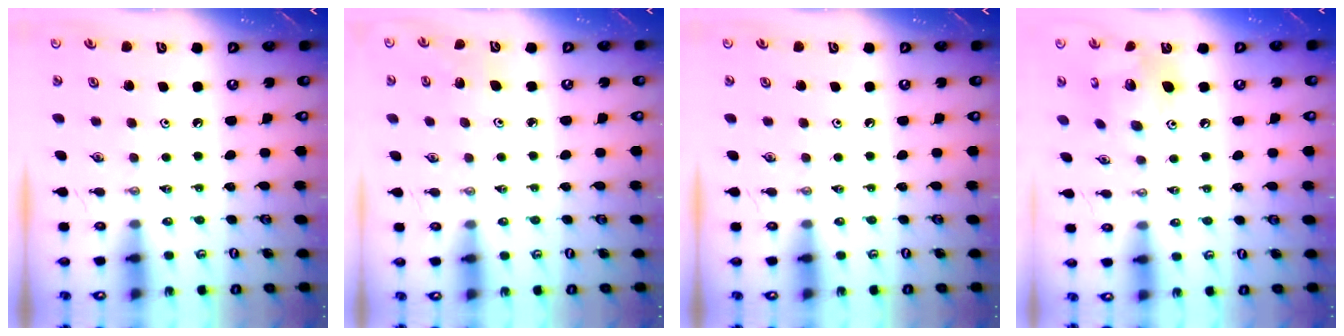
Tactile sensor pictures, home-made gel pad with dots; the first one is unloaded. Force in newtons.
{"total": 2.8, "press": 2.6, "slide": 1.2}
{"total": 0.0}
{"total": 11.5, "press": 11.5, "slide": 0.7}